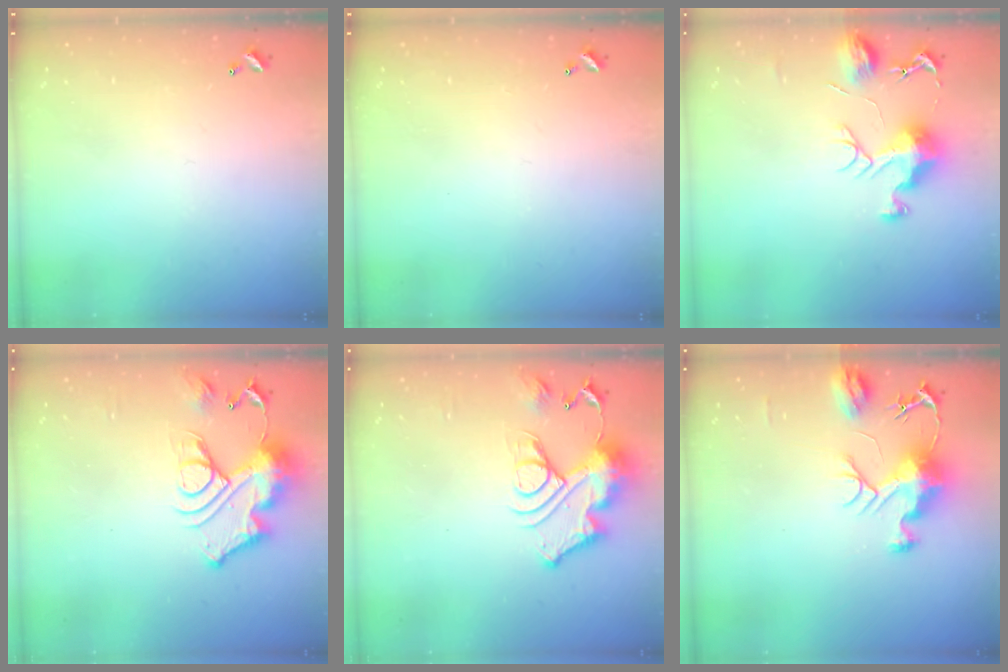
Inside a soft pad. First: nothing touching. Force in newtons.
{"total": 0.0}
{"total": 9.5, "press": 9.5, "slide": 0.7}
{"total": 15.3, "press": 15.3, "slide": 1.4}
{"total": 15.3, "press": 15.3, "slide": 1.4}
{"total": 10.2, "press": 10.1, "slide": 1.0}